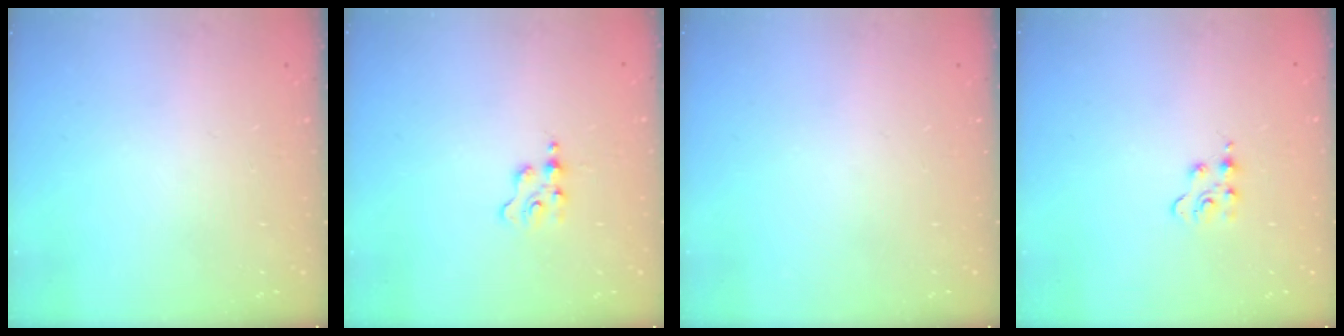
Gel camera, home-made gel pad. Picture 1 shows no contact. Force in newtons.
{"total": 1.8, "press": 1.8, "slide": 0.3}
{"total": 0.0}
{"total": 3.2, "press": 3.1, "slide": 0.4}